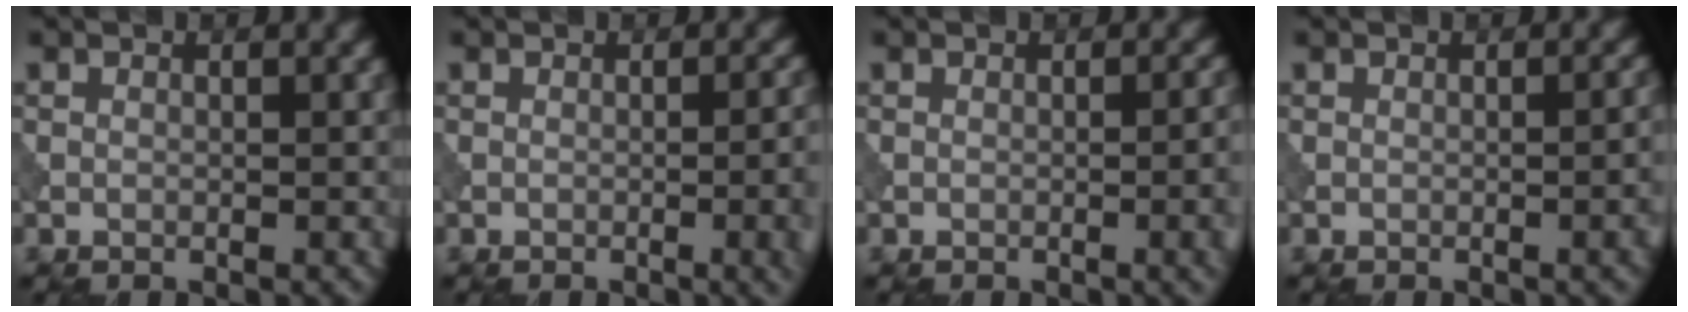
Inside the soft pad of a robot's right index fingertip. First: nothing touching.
{"total": 4.0, "force": [-0.3, 1.3, 3.8], "torque": [-0.038, -0.001, -0.004]}
{"total": 3.1, "force": [-0.1, 0.9, 3.0], "torque": [-0.033, 0.003, -0.002]}
{"total": 2.1, "force": [-0.1, 0.4, 2.1], "torque": [-0.027, 0.002, 0.000]}